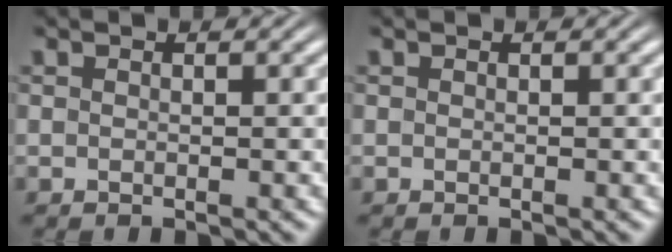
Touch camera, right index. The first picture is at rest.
{"total": 0.0}